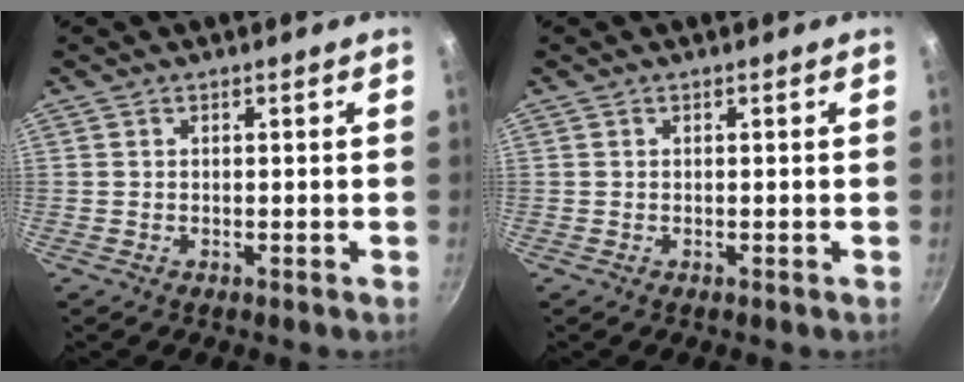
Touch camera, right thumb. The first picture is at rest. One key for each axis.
{"total": 0.0}